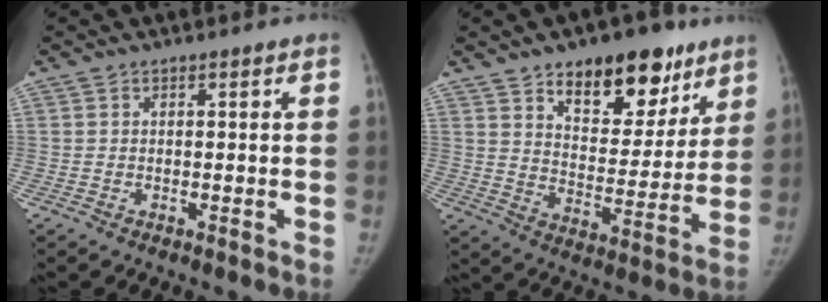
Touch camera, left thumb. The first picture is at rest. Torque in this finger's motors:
{"motor_torque": [1.11, 1.25, 1.30, -1.47, 0.06]}